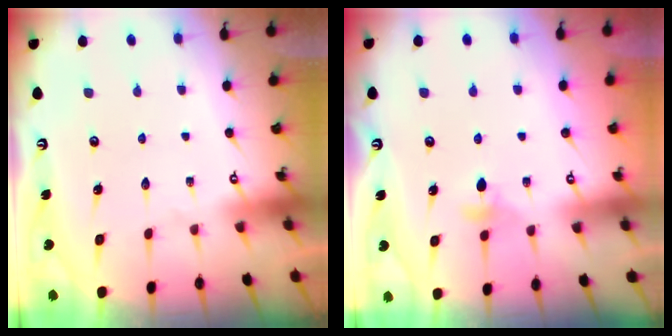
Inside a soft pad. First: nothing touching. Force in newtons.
{"total": 3.8, "press": 3.7, "slide": 0.7}